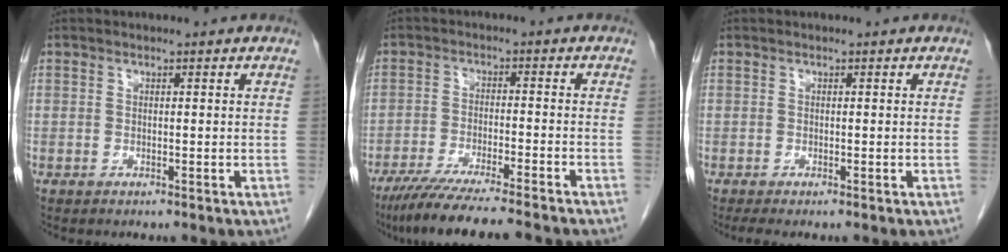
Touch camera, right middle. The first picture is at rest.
{"total": 13.2, "force": [-11.3, -0.2, 6.8], "torque": [-0.093, -0.035, -0.178]}
{"total": 1.2, "force": [-0.9, 0.0, 0.8], "torque": [-0.018, -0.007, -0.017]}